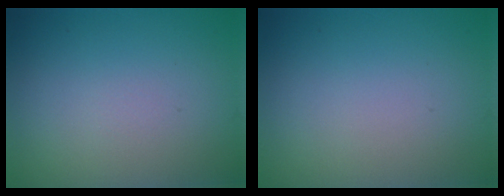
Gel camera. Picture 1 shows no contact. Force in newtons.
{"total": 0.0}